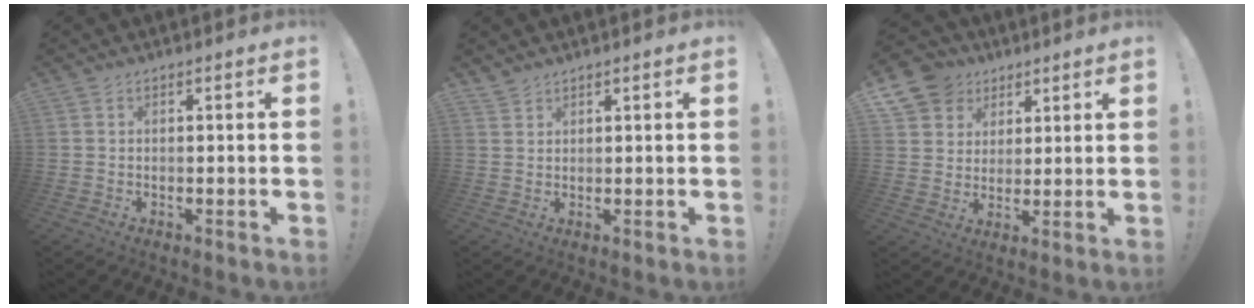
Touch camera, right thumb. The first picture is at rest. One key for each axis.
{"total": 2.0, "fx": 1.9, "fy": 0.5, "fz": 0.2, "tx": -0.001, "ty": -0.012, "tz": 0.036}
{"total": 10.8, "fx": 5.6, "fy": 8.9, "fz": 2.6, "tx": -0.035, "ty": -0.036, "tz": 0.112}